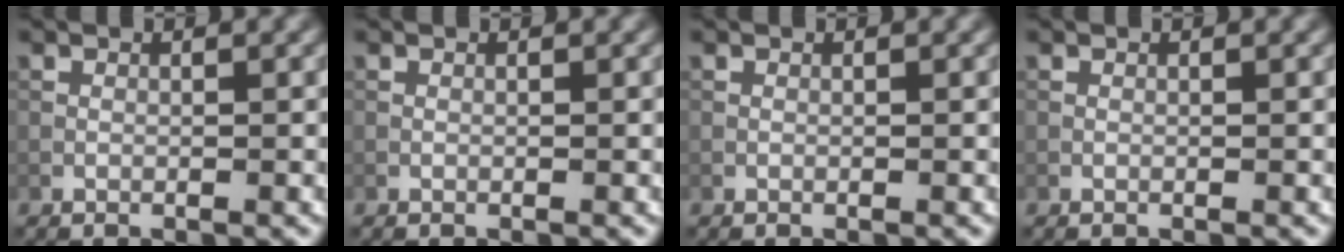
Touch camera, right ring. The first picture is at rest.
{"total": 0.0}
{"total": 0.0}
{"total": 0.0}